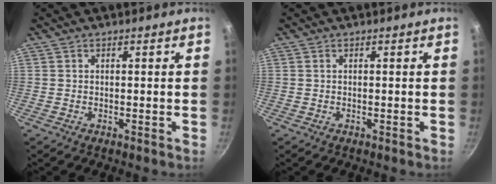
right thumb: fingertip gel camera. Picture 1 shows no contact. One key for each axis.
{"total": 0.0}